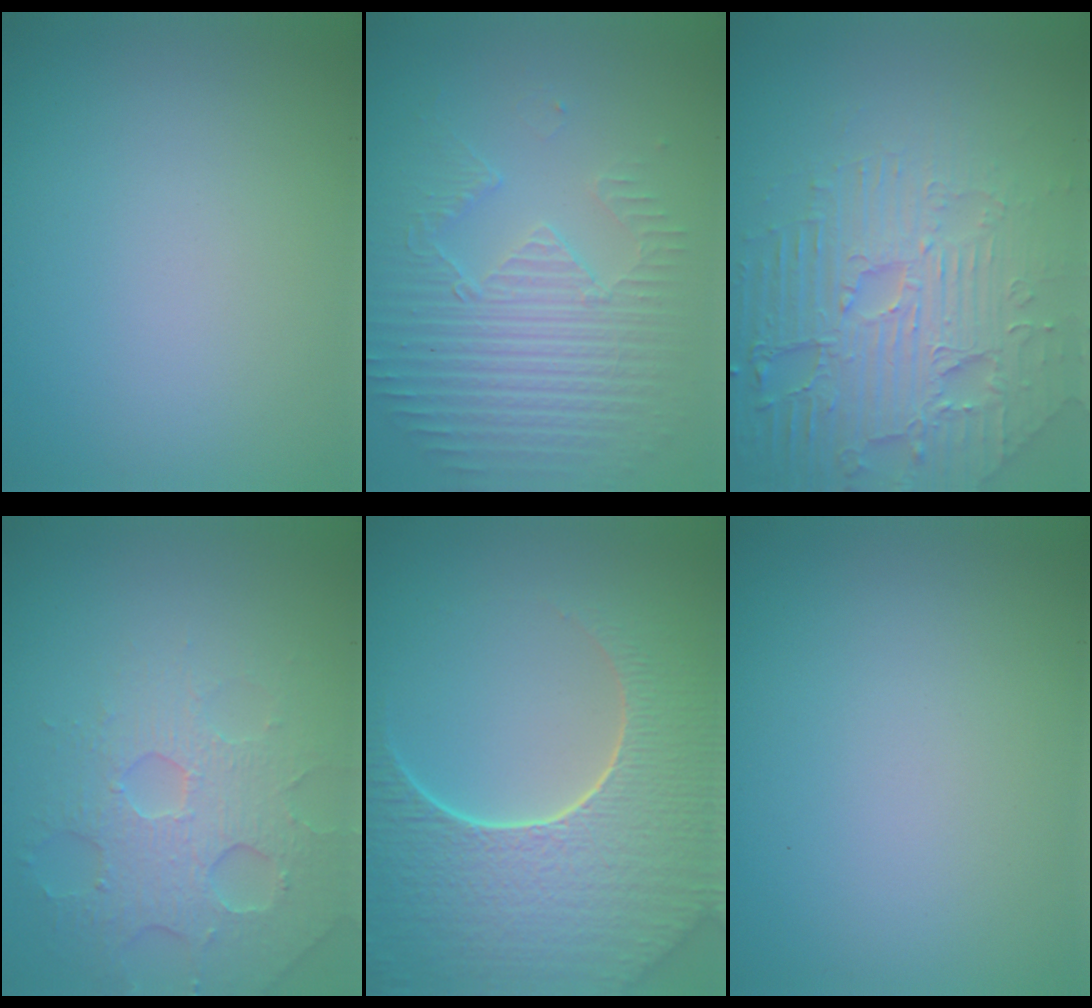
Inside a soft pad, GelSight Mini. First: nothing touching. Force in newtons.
{"total": 3.8, "press": 3.6, "slide": 1.3}
{"total": 7.1, "press": 5.4, "slide": 4.6}
{"total": 4.5, "press": 3.8, "slide": 2.3}
{"total": 9.3, "press": 6.6, "slide": 6.6}
{"total": 0.0}